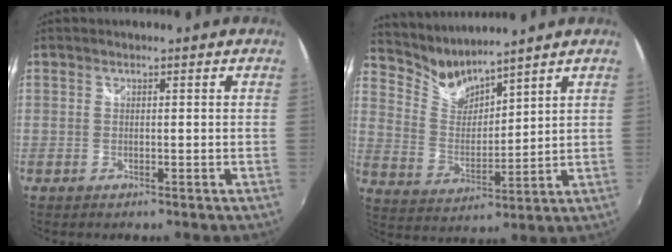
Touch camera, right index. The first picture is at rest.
{"total": 7.4, "force": [7.2, 0.8, 1.3], "torque": [-0.031, -0.017, 0.149]}